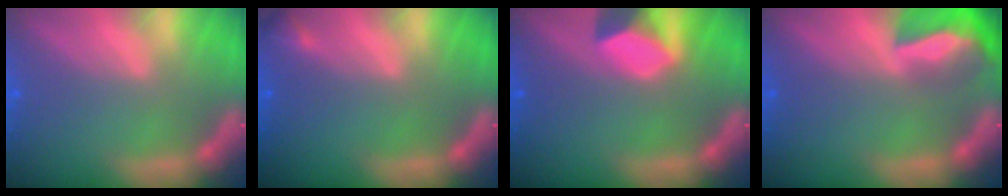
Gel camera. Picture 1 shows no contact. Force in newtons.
{"total": 0.9}
{"total": 4.4}
{"total": 8.5}